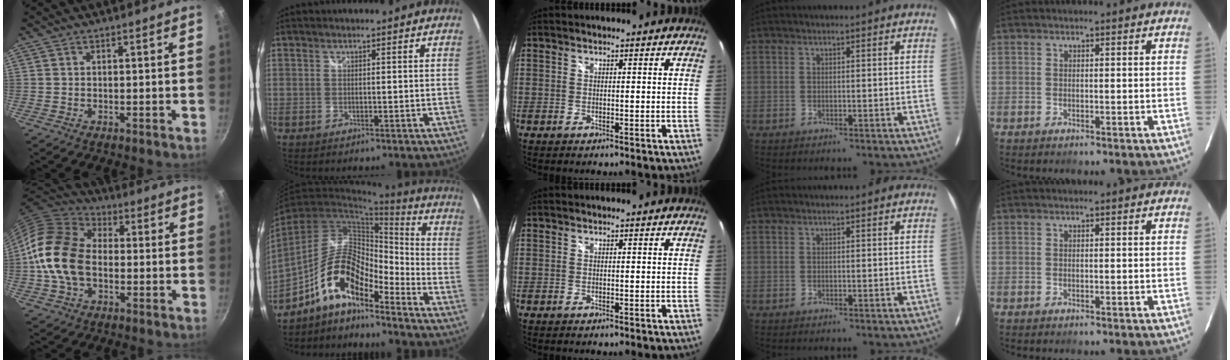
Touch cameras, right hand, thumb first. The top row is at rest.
{"thumb": {"total": 16.3, "force": [-1.3, 11.3, 11.6], "torque": [-0.199, 0.027, -0.040]}, "index": {"total": 13.3, "force": [-9.1, 4.4, 8.6], "torque": [-0.163, 0.016, -0.175]}}